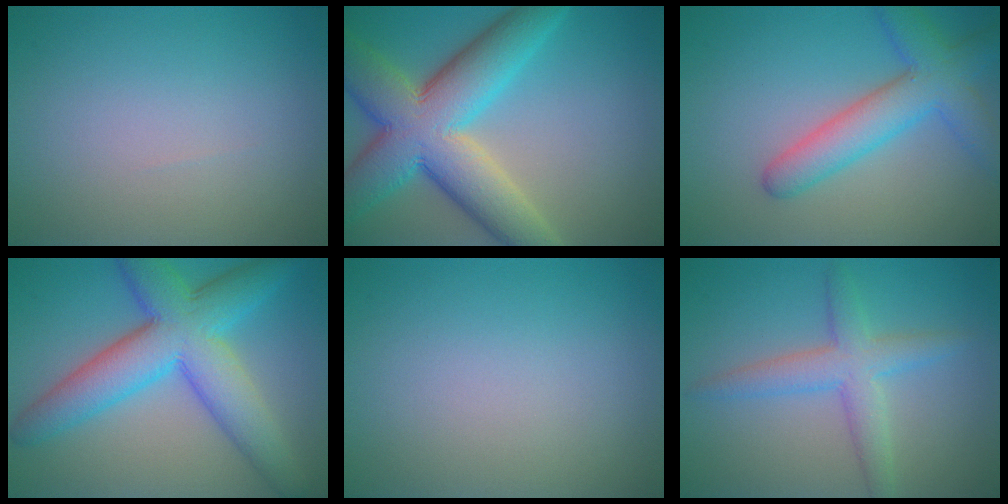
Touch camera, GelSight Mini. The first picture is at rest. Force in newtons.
{"total": 11.5, "press": 11.5, "slide": 0.3}
{"total": 5.5, "press": 5.5, "slide": 0.3}
{"total": 9.5, "press": 9.5, "slide": 0.1}
{"total": 0.0}
{"total": 3.8, "press": 3.8, "slide": 0.2}